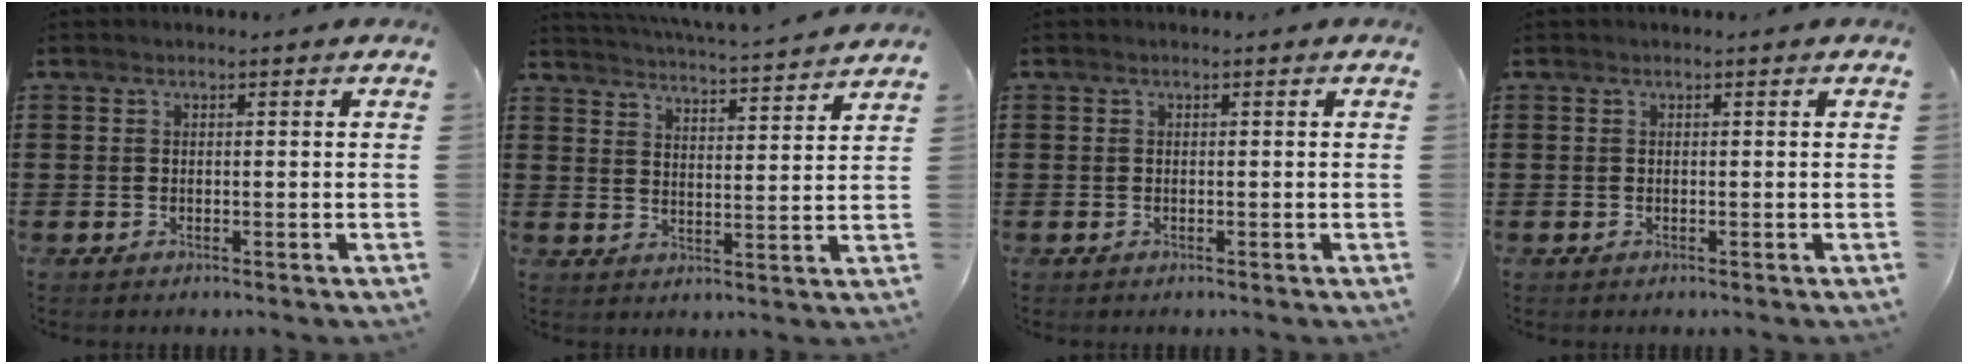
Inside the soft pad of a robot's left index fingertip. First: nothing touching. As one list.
[{"total": 4.5, "force": [4.3, -0.7, 0.9], "torque": [-0.030, -0.040, 0.070]}, {"total": 0.0}, {"total": 0.0}]